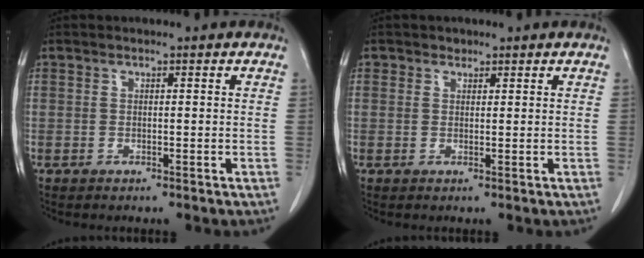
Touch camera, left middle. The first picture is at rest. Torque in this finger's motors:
{"motor_torque": [-0.29, 0.00, -0.07, -0.02]}